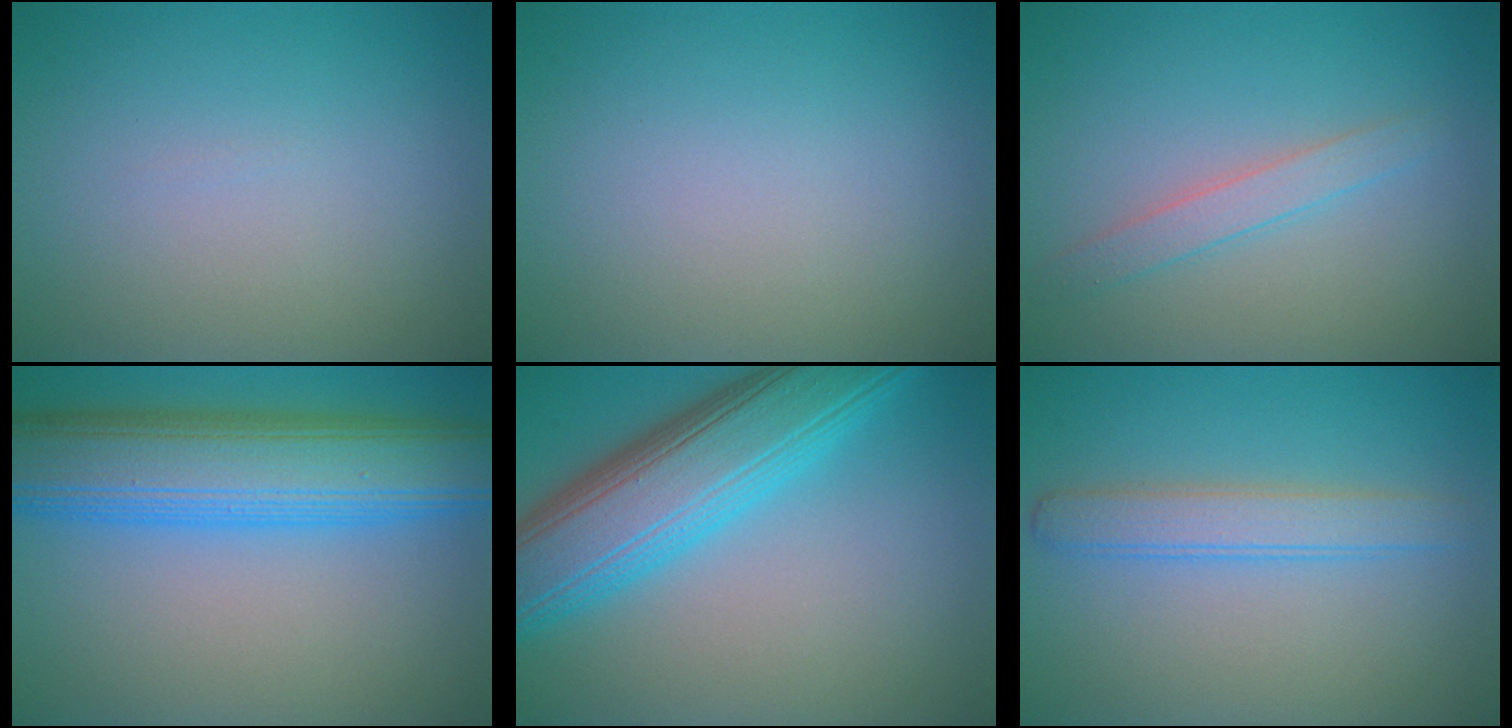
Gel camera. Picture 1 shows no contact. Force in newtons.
{"total": 0.0}
{"total": 2.1, "press": 2.1, "slide": 0.1}
{"total": 10.4, "press": 10.4, "slide": 0.4}
{"total": 9.9, "press": 9.9, "slide": 0.2}
{"total": 2.9, "press": 2.9, "slide": 0.1}